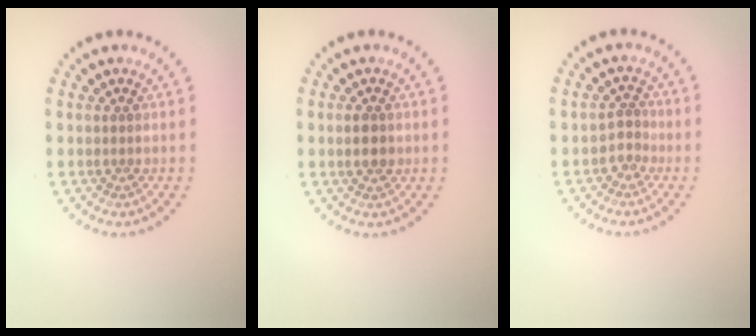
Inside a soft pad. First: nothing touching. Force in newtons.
{"total": 1.6, "press": 1.6, "slide": 0.2}
{"total": 1.7, "press": 1.3, "slide": 1.1}